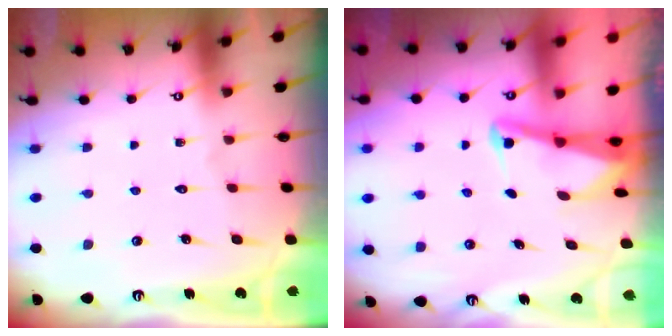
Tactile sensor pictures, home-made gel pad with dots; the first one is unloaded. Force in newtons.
{"total": 2.7, "press": 2.6, "slide": 0.6}